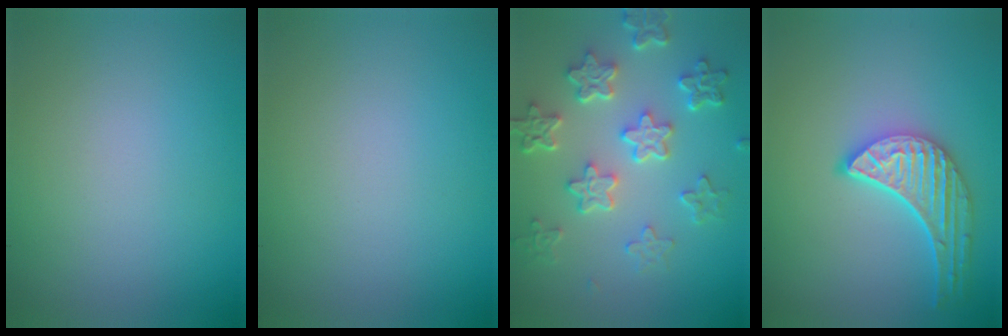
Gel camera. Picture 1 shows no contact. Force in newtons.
{"total": 0.0}
{"total": 5.8, "press": 4.4, "slide": 3.8}
{"total": 5.2, "press": 4.1, "slide": 3.2}